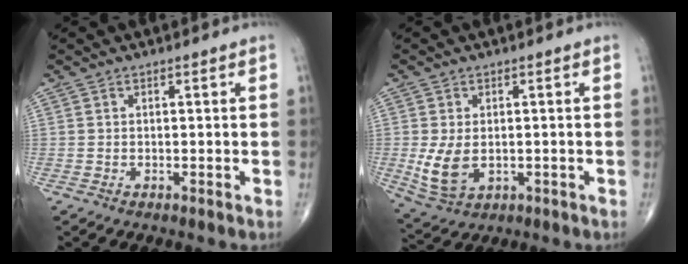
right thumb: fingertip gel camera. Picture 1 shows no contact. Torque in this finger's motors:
{"motor_torque": [-0.19, 0.49, 0.18, 0.33, 0.08]}